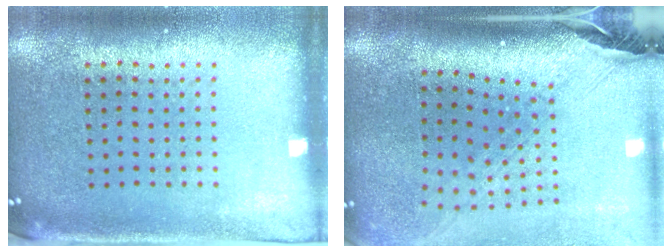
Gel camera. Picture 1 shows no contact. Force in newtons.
{"total": 2.9, "press": 2.1, "slide": 2.0}